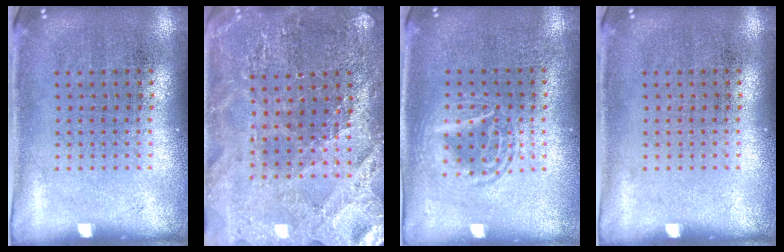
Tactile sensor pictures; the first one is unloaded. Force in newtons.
{"total": 3.0, "press": 2.9, "slide": 0.4}
{"total": 1.4, "press": 1.4, "slide": 0.1}
{"total": 0.0}